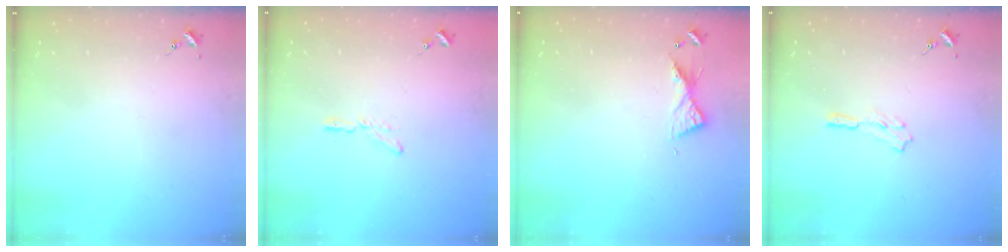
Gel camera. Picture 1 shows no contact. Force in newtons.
{"total": 3.3, "press": 3.3, "slide": 0.3}
{"total": 6.4, "press": 6.4, "slide": 0.6}
{"total": 3.7, "press": 3.7, "slide": 0.3}